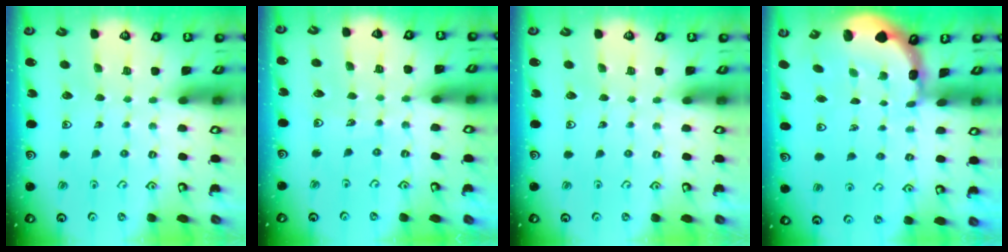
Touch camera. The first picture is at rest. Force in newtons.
{"total": 4.4, "press": 4.0, "slide": 1.6}
{"total": 0.0}
{"total": 2.5, "press": 2.4, "slide": 0.9}